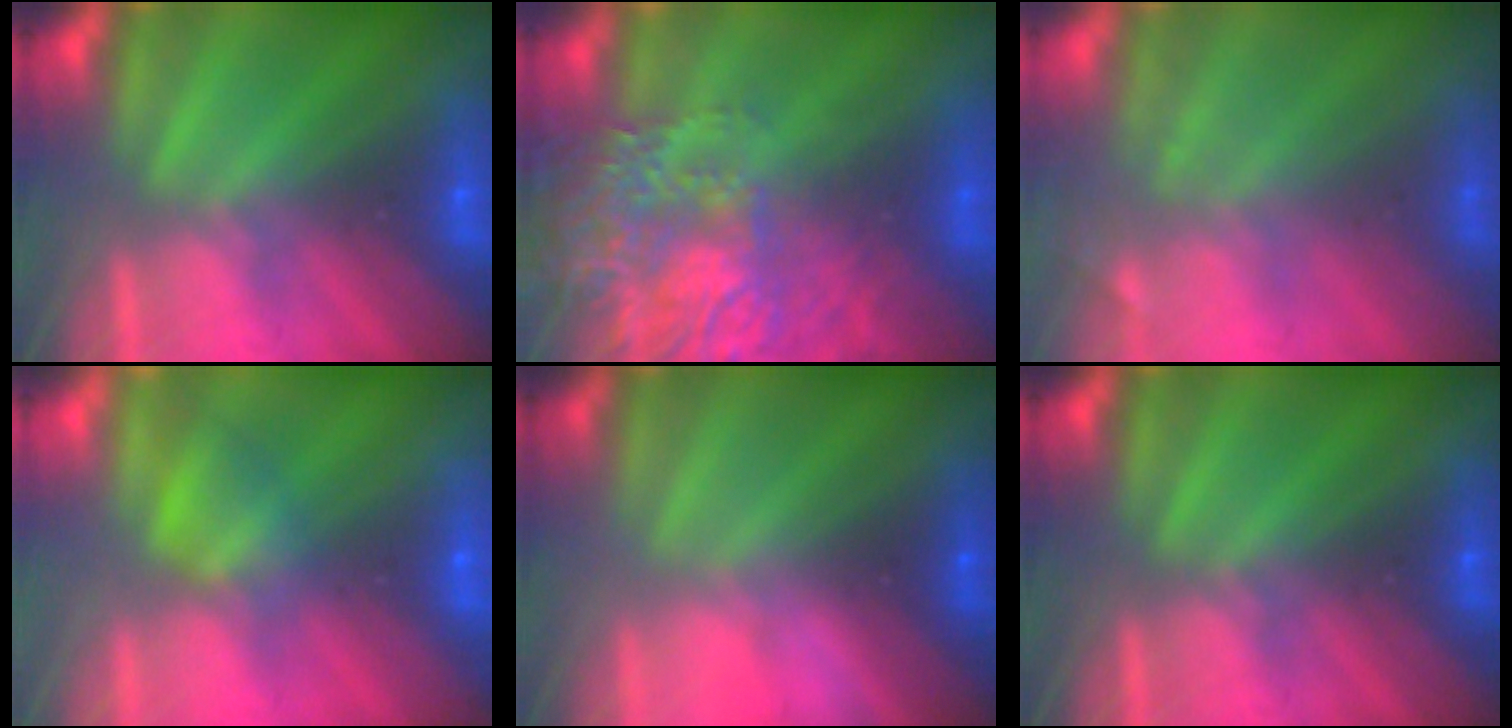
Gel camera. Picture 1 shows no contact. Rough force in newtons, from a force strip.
{"total": 7.6}
{"total": 1.8}
{"total": 1.6}
{"total": 2.6}
{"total": 0.0}